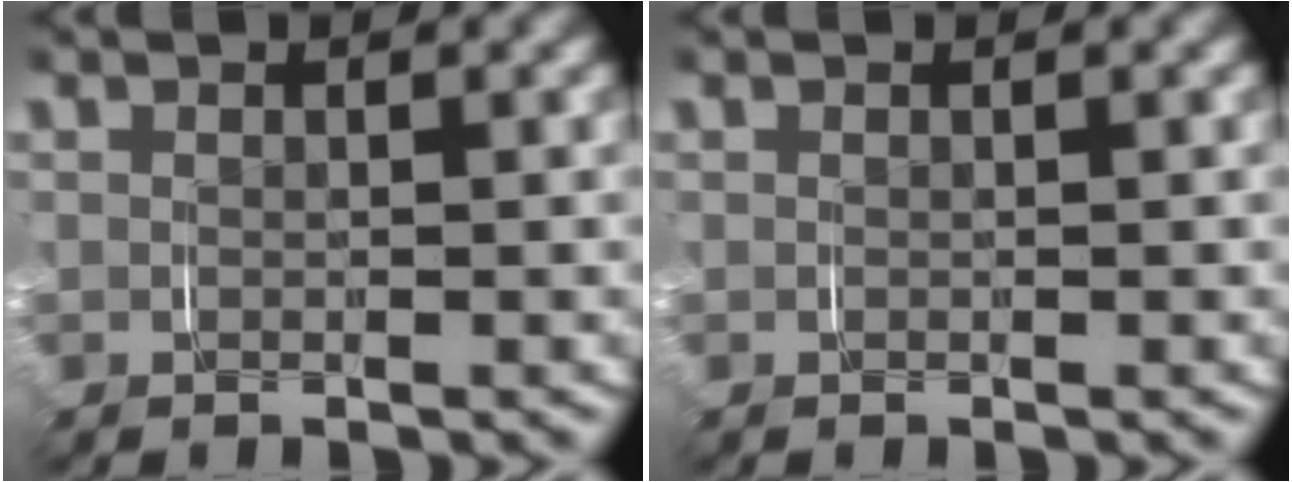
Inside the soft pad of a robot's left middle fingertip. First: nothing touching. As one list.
[{"total": 0.0}]